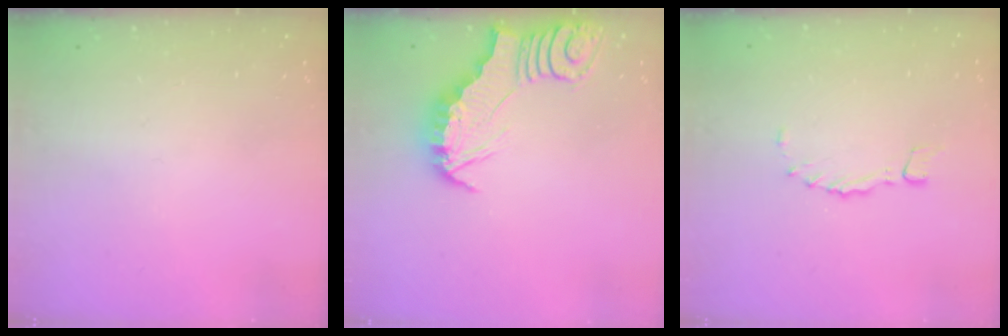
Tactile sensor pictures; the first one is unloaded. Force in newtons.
{"total": 2.9, "press": 2.8, "slide": 0.3}
{"total": 1.2, "press": 1.2, "slide": 0.3}